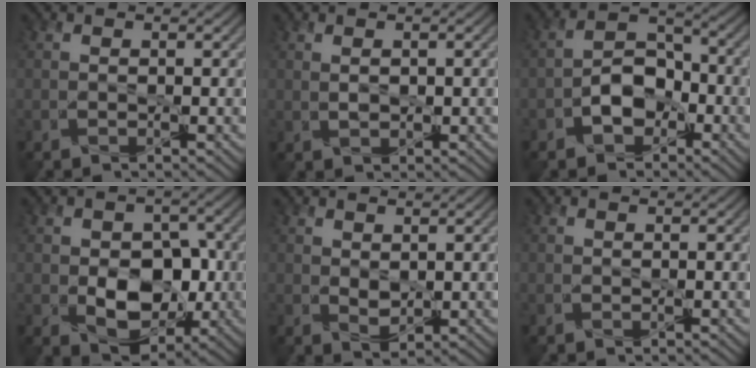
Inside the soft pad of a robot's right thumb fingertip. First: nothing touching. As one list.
[{"total": 1.0, "force": [0.5, 0.0, 0.9], "torque": [-0.028, -0.003, 0.011]}, {"total": 5.1, "force": [-2.6, 2.8, 3.4], "torque": [-0.056, 0.006, -0.047]}, {"total": 8.7, "force": [-1.7, 5.9, 6.2], "torque": [-0.088, -0.011, -0.029]}, {"total": 2.7, "force": [1.1, 1.3, 2.1], "torque": [-0.054, -0.004, 0.018]}, {"total": 0.0}]